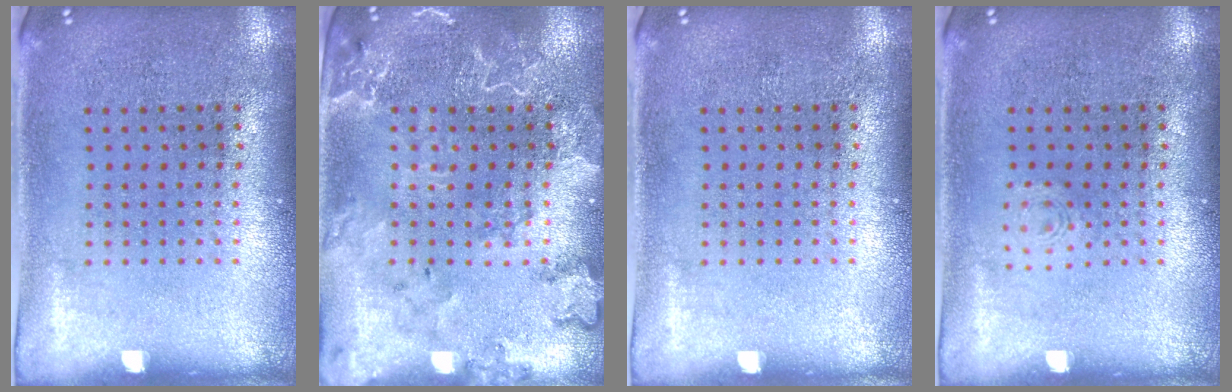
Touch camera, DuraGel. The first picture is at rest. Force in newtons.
{"total": 2.4, "press": 2.3, "slide": 0.6}
{"total": 0.0}
{"total": 0.6, "press": 0.6, "slide": 0.2}